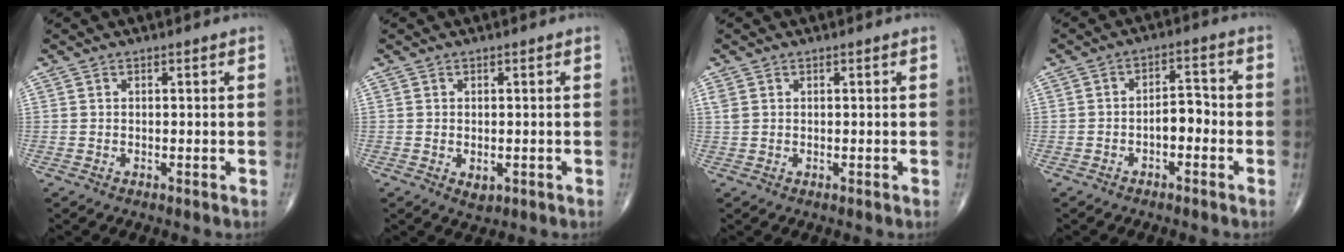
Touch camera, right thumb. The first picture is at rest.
{"total": 2.0, "force": [-0.4, 1.3, 1.5], "torque": [-0.015, -0.003, -0.001]}
{"total": 1.2, "force": [0.5, 0.8, 0.7], "torque": [-0.021, 0.008, 0.014]}
{"total": 4.6, "force": [-1.6, 2.5, 3.5], "torque": [-0.037, 0.025, -0.032]}